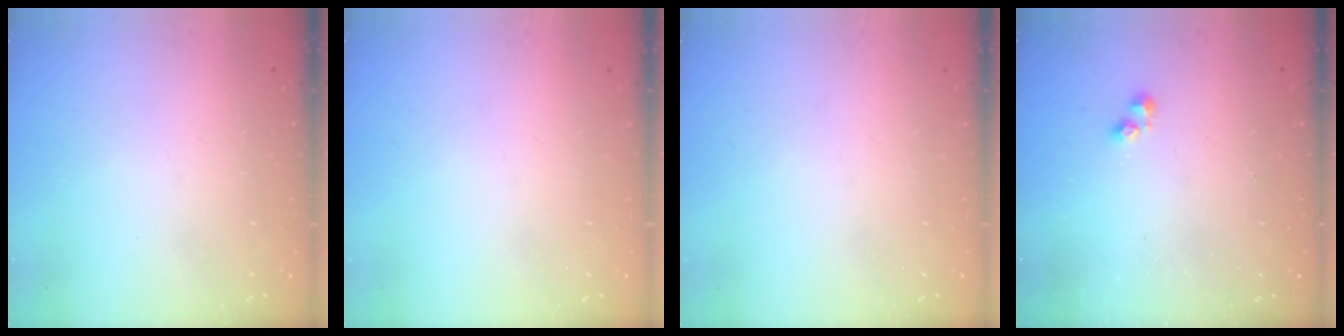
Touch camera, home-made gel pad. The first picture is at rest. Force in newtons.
{"total": 0.0}
{"total": 0.0}
{"total": 2.3, "press": 2.2, "slide": 0.3}